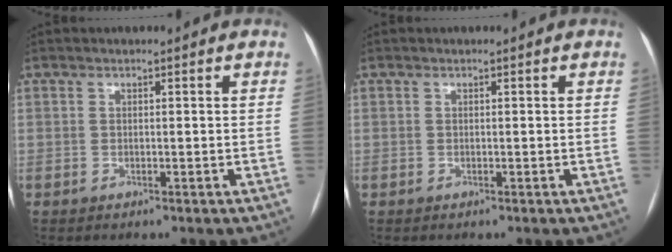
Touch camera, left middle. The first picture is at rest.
{"total": 0.0}